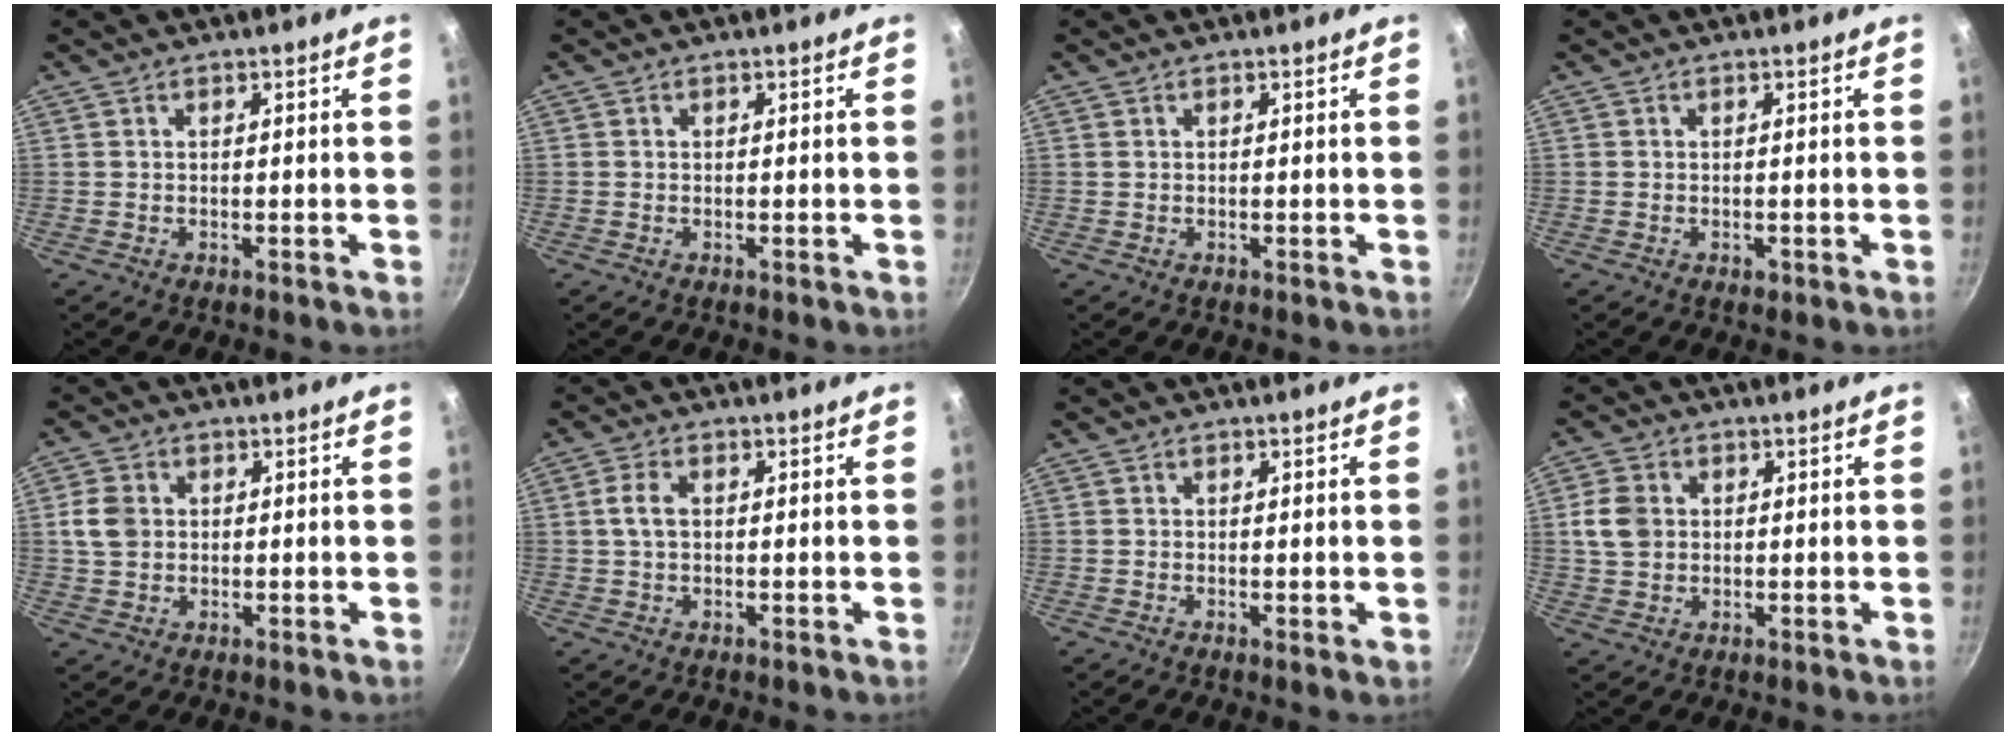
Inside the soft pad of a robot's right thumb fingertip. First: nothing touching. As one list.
[{"total": 0.0}, {"total": 0.0}, {"total": 1.0, "force": [-0.4, 0.7, 0.6], "torque": [-0.009, 0.001, -0.006]}, {"total": 5.3, "force": [0.7, 4.3, 2.9], "torque": [-0.045, 0.003, 0.009]}, {"total": 3.7, "force": [0.4, 2.3, 2.8], "torque": [-0.055, 0.009, 0.005]}, {"total": 0.5, "force": [0.0, 0.2, 0.5], "torque": [-0.008, -0.004, -0.002]}, {"total": 6.0, "force": [0.8, 4.9, 3.3], "torque": [-0.051, 0.002, 0.011]}]